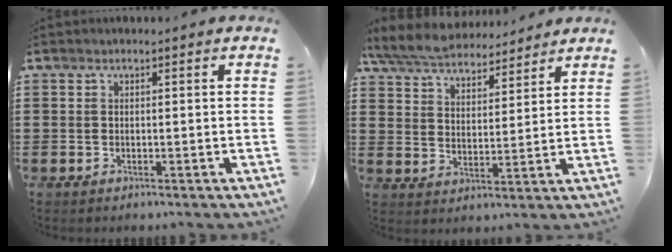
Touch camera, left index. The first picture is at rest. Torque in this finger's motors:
{"motor_torque": [0.28, 0.08, 0.62, 0.15]}